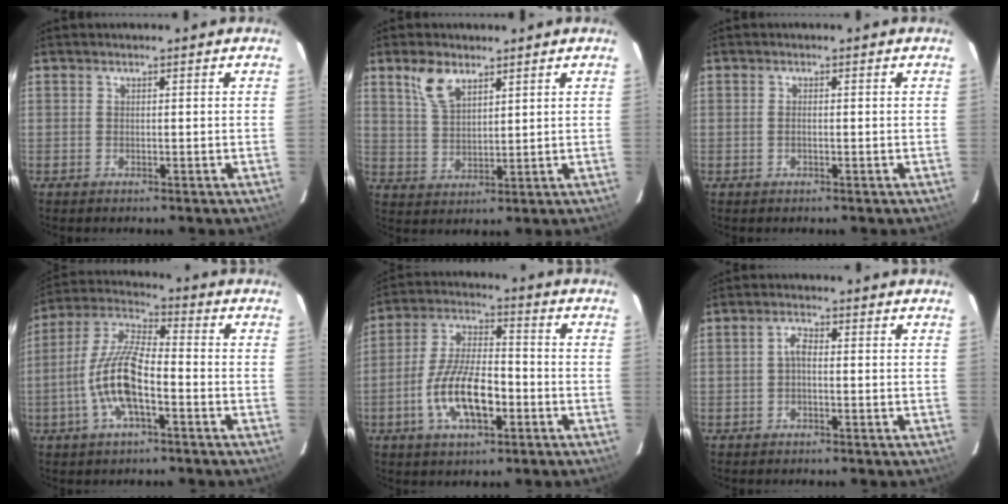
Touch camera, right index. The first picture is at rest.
{"total": 6.6, "force": [4.2, 3.2, 3.9], "torque": [-0.077, 0.008, 0.088]}
{"total": 0.7, "force": [-0.2, 0.3, 0.6], "torque": [-0.013, 0.001, -0.005]}
{"total": 12.4, "force": [-4.2, 3.9, 10.9], "torque": [-0.233, 0.002, -0.081]}
{"total": 12.7, "force": [-4.6, 5.0, 10.7], "torque": [-0.220, 0.000, -0.082]}
{"total": 2.0, "force": [-0.4, 0.9, 1.7], "torque": [-0.036, 0.009, -0.009]}